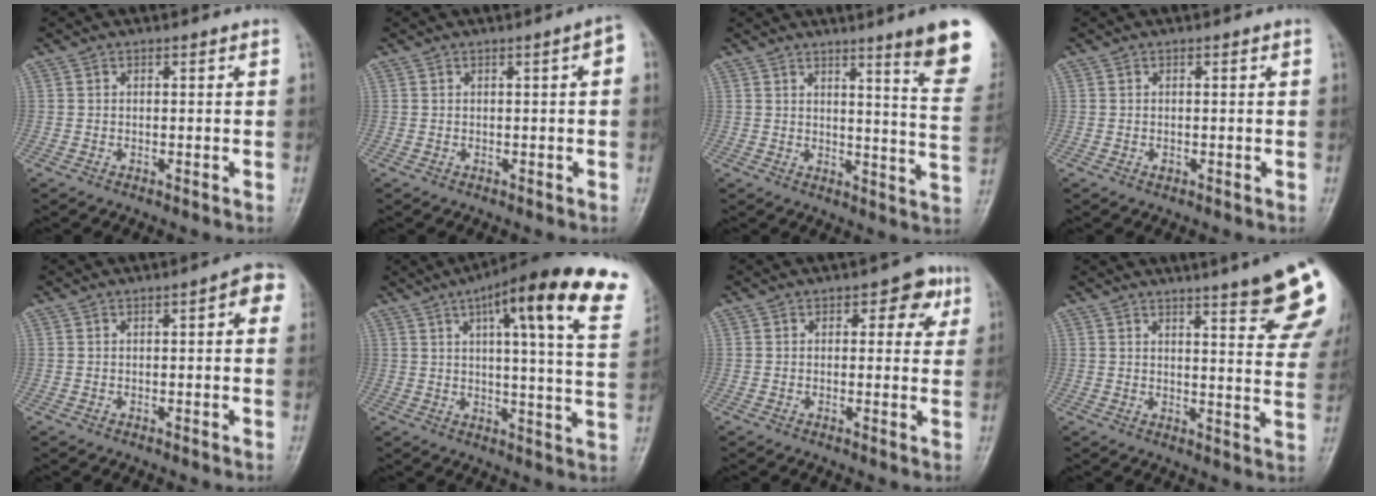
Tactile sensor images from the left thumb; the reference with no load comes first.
{"total": 2.4, "force": [0.3, 0.5, 2.3], "torque": [-0.029, 0.007, 0.001]}
{"total": 13.7, "force": [8.8, 0.7, 10.6], "torque": [-0.116, -0.054, 0.102]}
{"total": 0.6, "force": [-0.2, 0.5, 0.2], "torque": [0.003, 0.001, -0.003]}
{"total": 4.6, "force": [1.2, 1.7, 4.1], "torque": [-0.040, 0.011, 0.006]}
{"total": 24.3, "force": [12.5, 4.8, 20.2], "torque": [-0.272, -0.015, 0.152]}
{"total": 5.6, "force": [2.2, 3.4, 3.8], "torque": [-0.005, -0.001, 0.016]}
{"total": 17.7, "force": [11.7, 2.7, 13.0], "torque": [-0.147, -0.050, 0.134]}